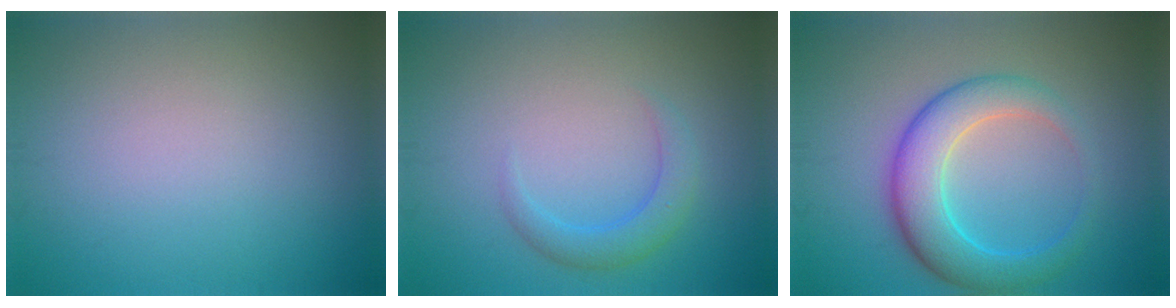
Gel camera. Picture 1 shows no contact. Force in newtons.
{"total": 2.4, "press": 2.4, "slide": 0.2}
{"total": 6.1, "press": 6.1, "slide": 0.0}